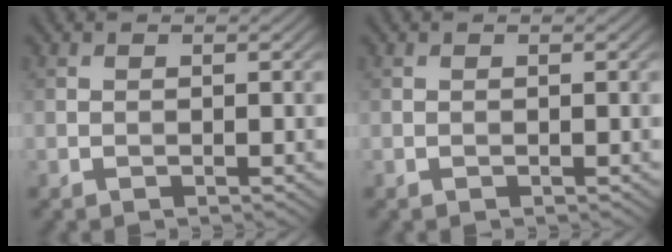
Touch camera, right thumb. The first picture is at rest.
{"total": 0.0}